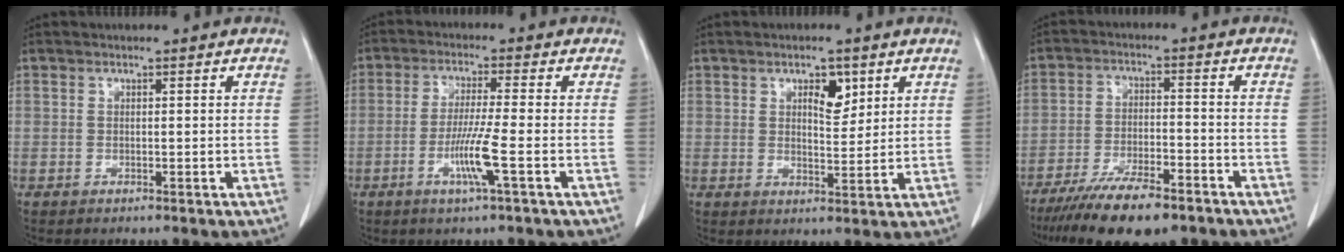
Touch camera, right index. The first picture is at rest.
{"total": 6.5, "force": [-2.3, -0.7, 6.1], "torque": [-0.116, -0.013, -0.046]}
{"total": 4.3, "force": [2.1, 1.8, 3.2], "torque": [-0.050, -0.001, 0.035]}
{"total": 12.8, "force": [-9.7, 3.2, 7.8], "torque": [-0.134, -0.023, -0.160]}